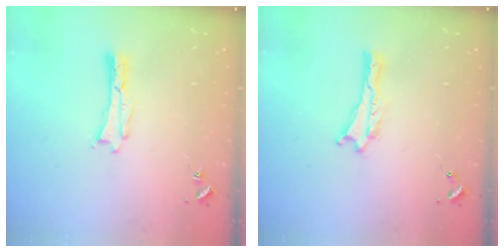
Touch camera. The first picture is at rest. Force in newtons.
{"total": 0.0}